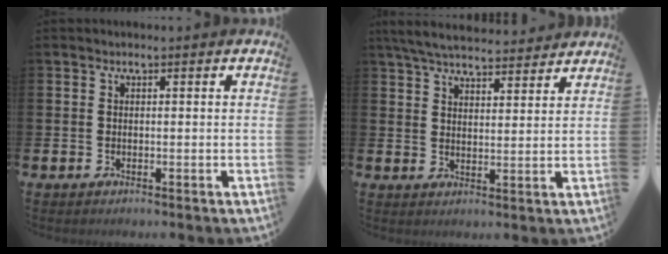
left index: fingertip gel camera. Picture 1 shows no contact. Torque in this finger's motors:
{"motor_torque": [1.07, -1.06, 0.20, 0.08]}